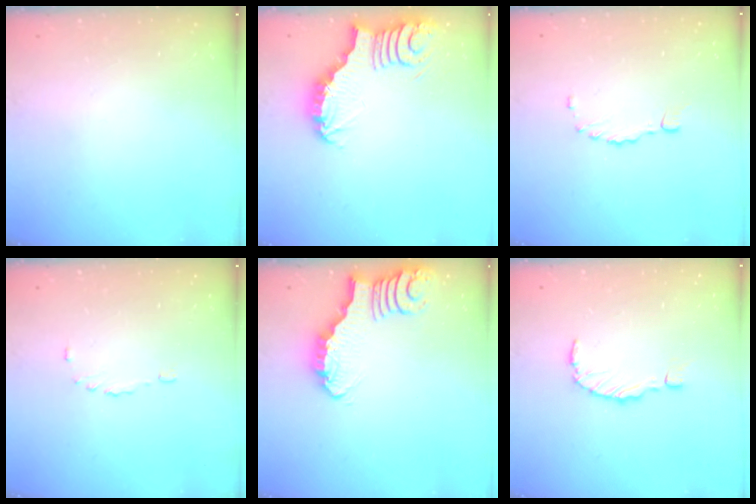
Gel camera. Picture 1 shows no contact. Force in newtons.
{"total": 3.6, "press": 3.6, "slide": 0.5}
{"total": 1.3, "press": 1.3, "slide": 0.3}
{"total": 2.9, "press": 2.9, "slide": 0.5}
{"total": 2.9, "press": 2.9, "slide": 0.3}
{"total": 0.0}